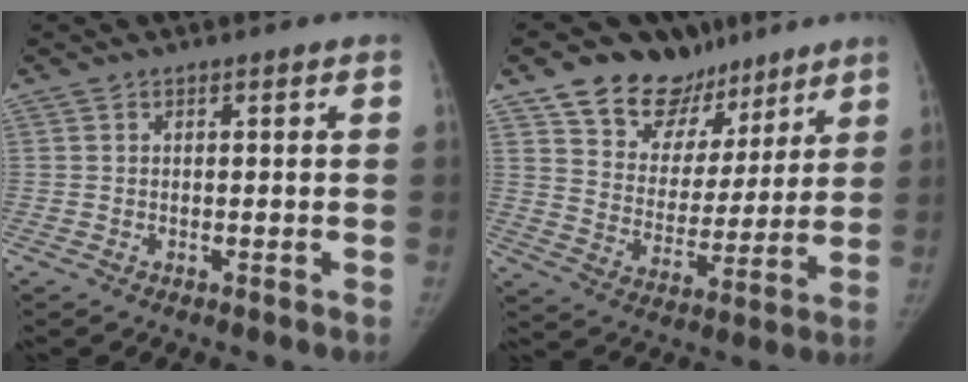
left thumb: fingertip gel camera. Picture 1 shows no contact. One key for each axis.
{"total": 17.2, "fx": 12.1, "fy": 10.8, "fz": 5.9, "tx": -0.037, "ty": -0.062, "tz": 0.200}